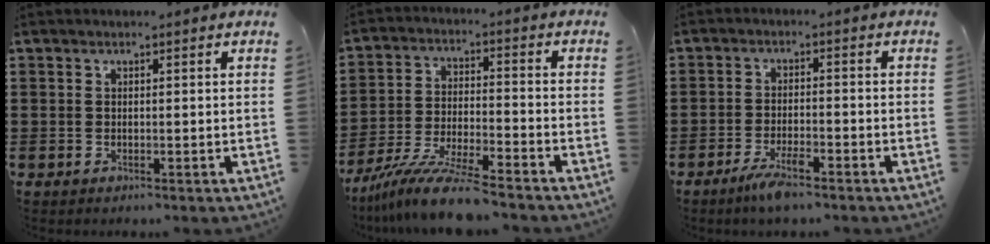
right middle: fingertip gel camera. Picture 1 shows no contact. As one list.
[{"total": 10.1, "force": [-8.8, 0.3, 4.8], "torque": [-0.096, 0.004, -0.172]}, {"total": 4.0, "force": [-2.8, 0.7, 2.8], "torque": [-0.058, -0.001, -0.054]}]